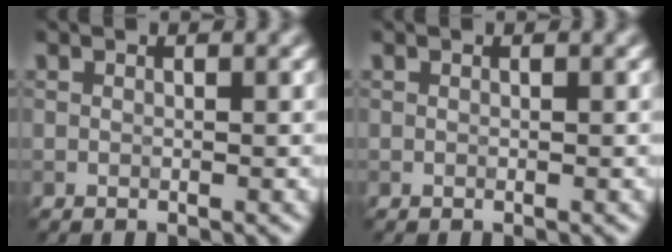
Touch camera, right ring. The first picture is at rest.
{"total": 0.0}